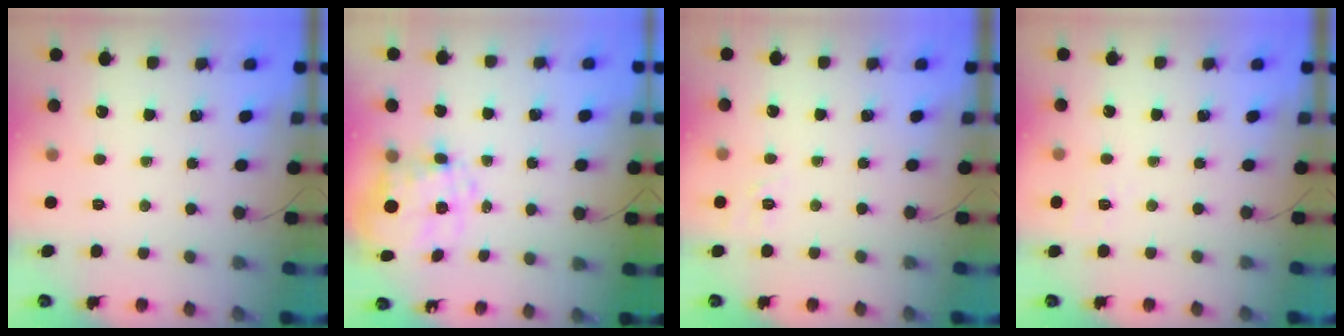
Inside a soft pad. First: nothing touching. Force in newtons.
{"total": 9.6, "press": 9.4, "slide": 1.9}
{"total": 1.6, "press": 0.2, "slide": 1.6}
{"total": 3.7, "press": 3.1, "slide": 2.0}